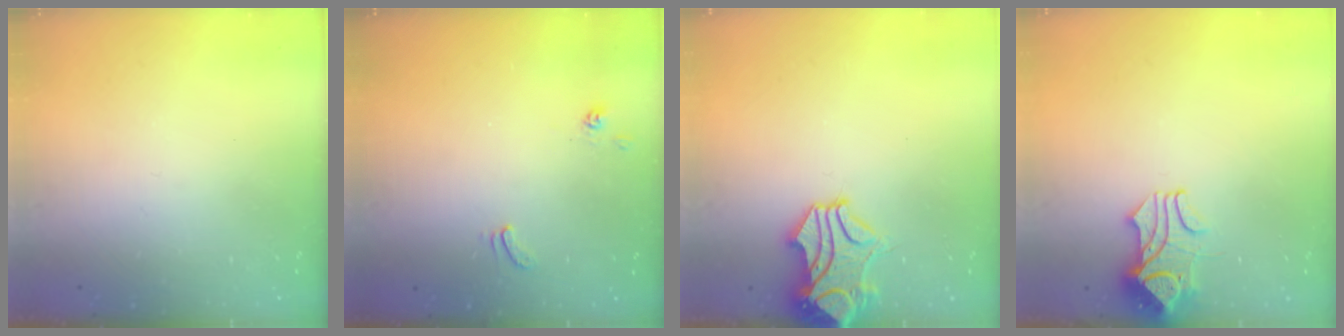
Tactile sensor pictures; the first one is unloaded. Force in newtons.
{"total": 2.3, "press": 2.3, "slide": 0.4}
{"total": 2.4, "press": 2.1, "slide": 1.2}
{"total": 1.7, "press": 1.3, "slide": 1.2}